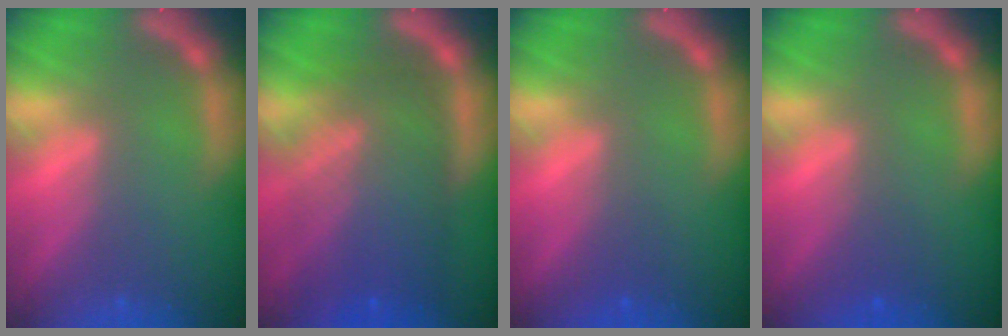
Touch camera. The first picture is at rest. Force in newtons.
{"total": 10.1}
{"total": 1.0}
{"total": 1.5}